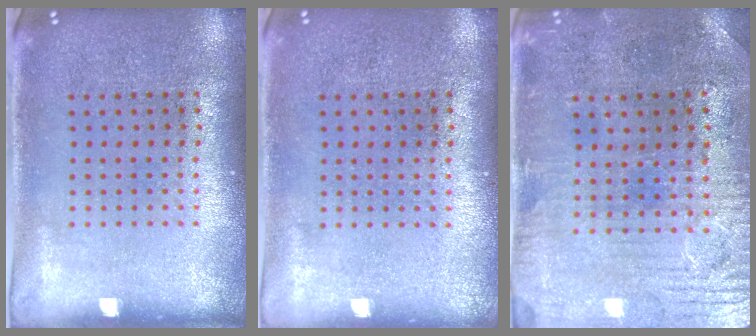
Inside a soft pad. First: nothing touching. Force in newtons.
{"total": 0.0}
{"total": 1.3, "press": 1.2, "slide": 0.6}